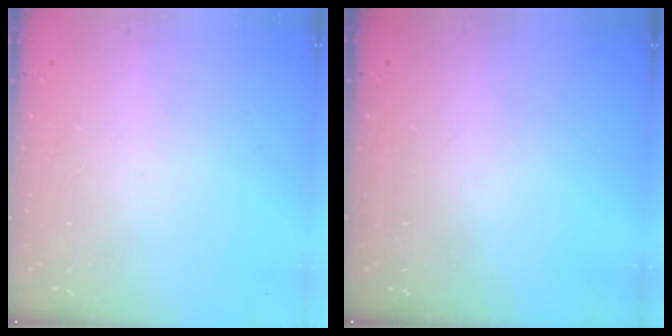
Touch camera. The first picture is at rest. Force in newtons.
{"total": 0.0}